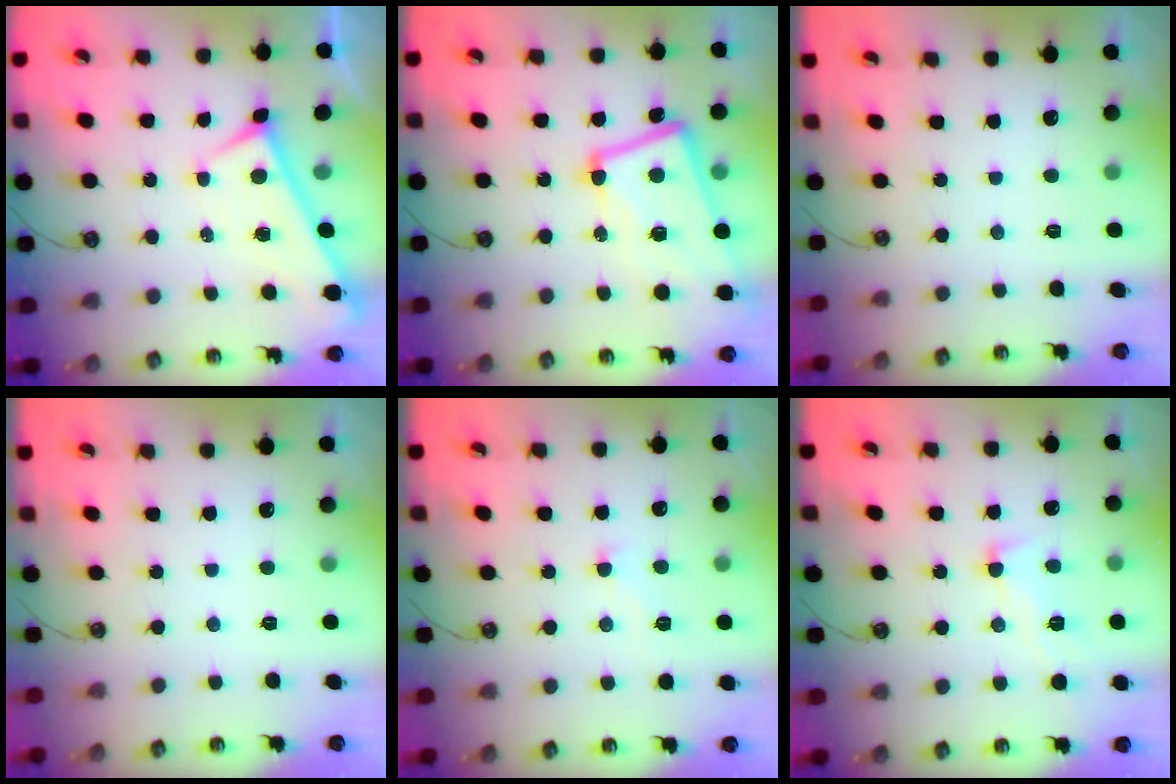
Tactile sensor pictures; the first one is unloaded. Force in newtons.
{"total": 10.9, "press": 10.7, "slide": 2.3}
{"total": 0.0}
{"total": 0.0}
{"total": 0.8, "press": 0.5, "slide": 0.6}
{"total": 2.9, "press": 2.9, "slide": 0.4}